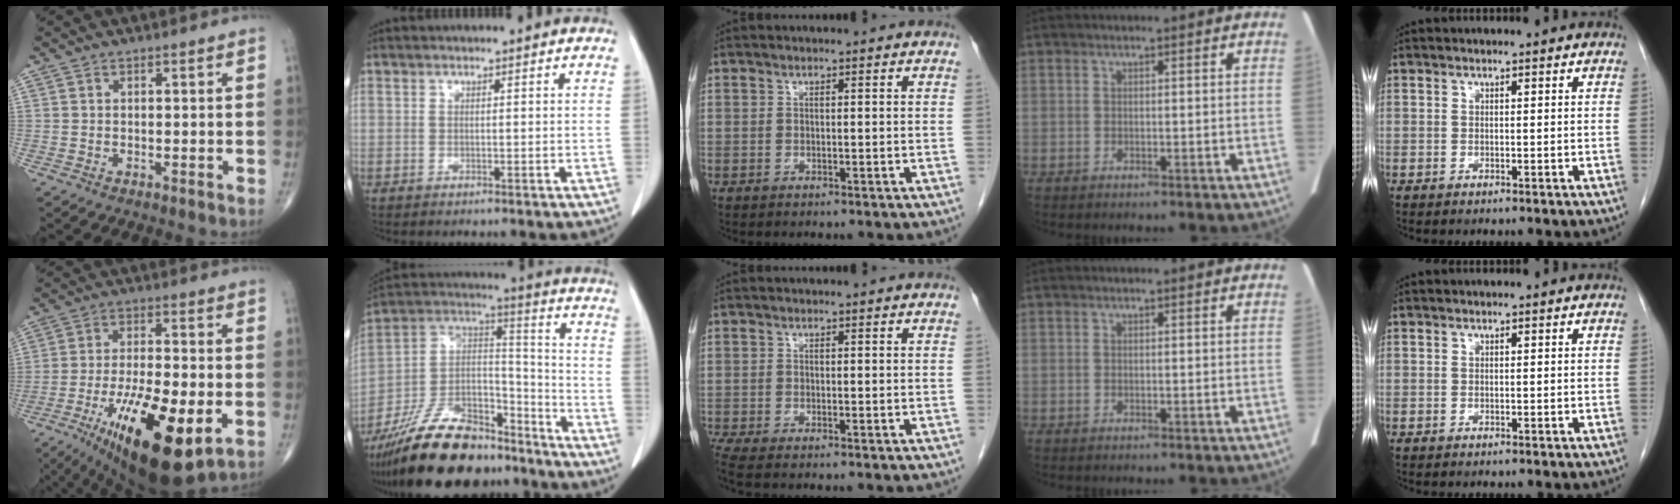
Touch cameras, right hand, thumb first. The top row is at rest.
{"thumb": {"total": 21.3, "force": [-7.6, 7.1, 18.6], "torque": [-0.308, -0.007, -0.112]}, "index": {"total": 22.1, "force": [-18.0, 7.3, 10.6], "torque": [-0.211, 0.012, -0.315]}, "middle": {"total": 1.6, "force": [-1.2, -0.1, 1.0], "torque": [-0.030, -0.008, -0.029]}}